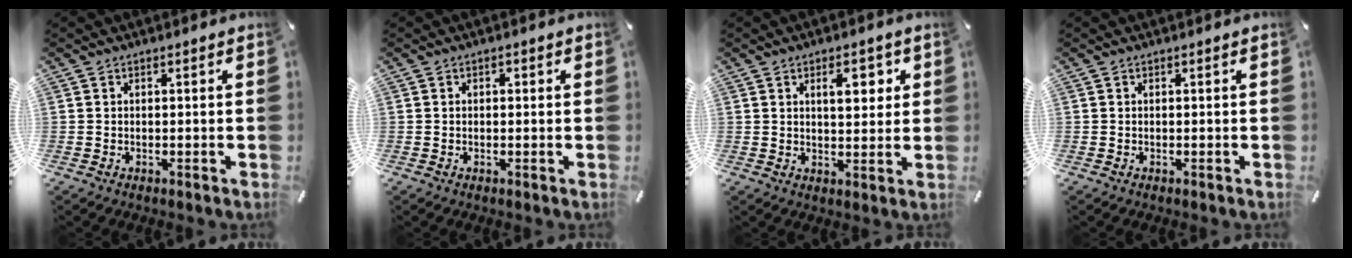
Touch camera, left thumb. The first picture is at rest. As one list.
[{"total": 0.6, "force": [0.0, 0.5, 0.4], "torque": [-0.009, 0.001, 0.000]}, {"total": 6.8, "force": [2.7, 3.4, 5.2], "torque": [-0.064, -0.009, 0.036]}, {"total": 0.0}]